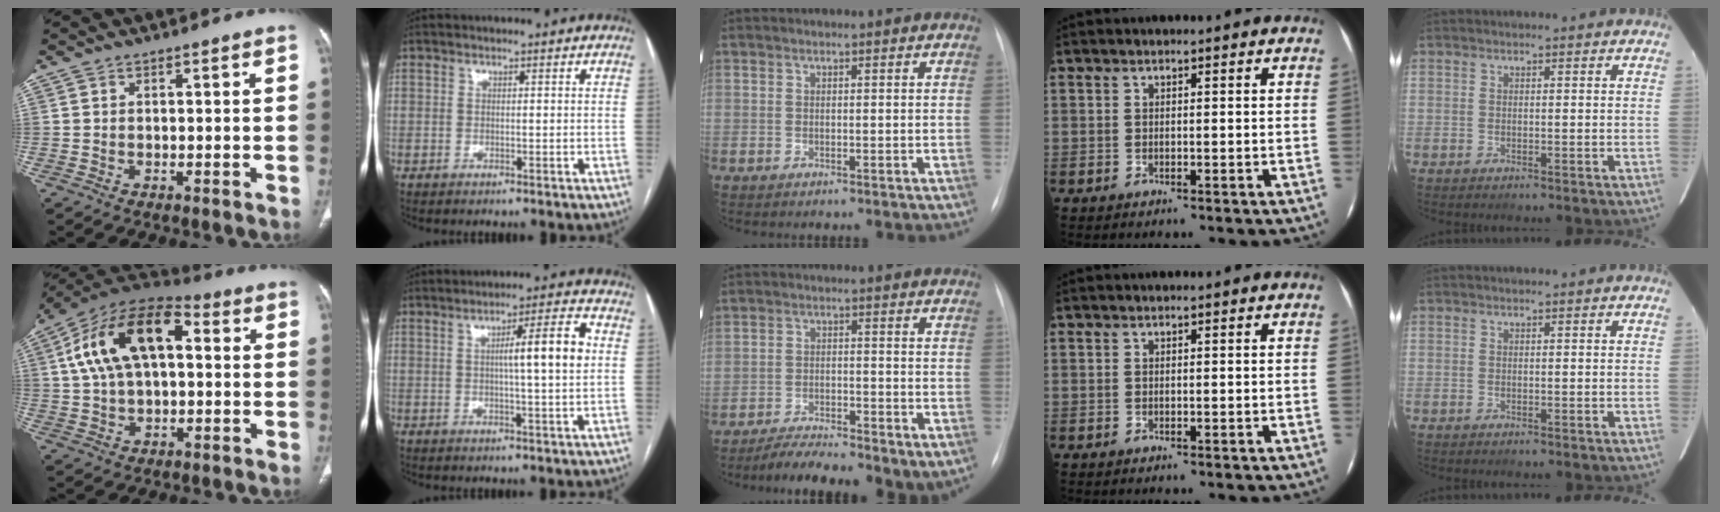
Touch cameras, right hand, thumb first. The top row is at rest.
{"thumb": {"total": 18.1, "force": [3.5, 10.0, 14.6], "torque": [-0.255, 0.037, 0.052]}, "index": {"total": 7.8, "force": [0.9, 0.0, 7.8], "torque": [-0.118, 0.008, 0.011]}, "middle": {"total": 9.0, "force": [-6.3, 2.8, 5.8], "torque": [-0.094, -0.001, -0.102]}}